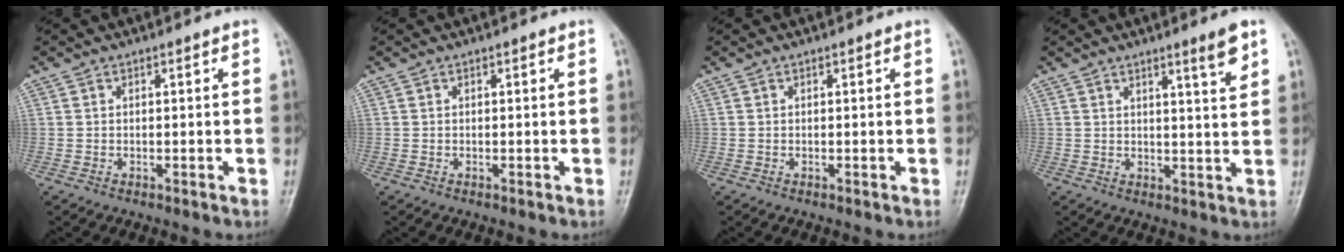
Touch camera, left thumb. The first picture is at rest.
{"total": 0.0}
{"total": 0.0}
{"total": 5.1, "force": [3.2, 0.2, 4.0], "torque": [-0.052, -0.026, 0.048]}